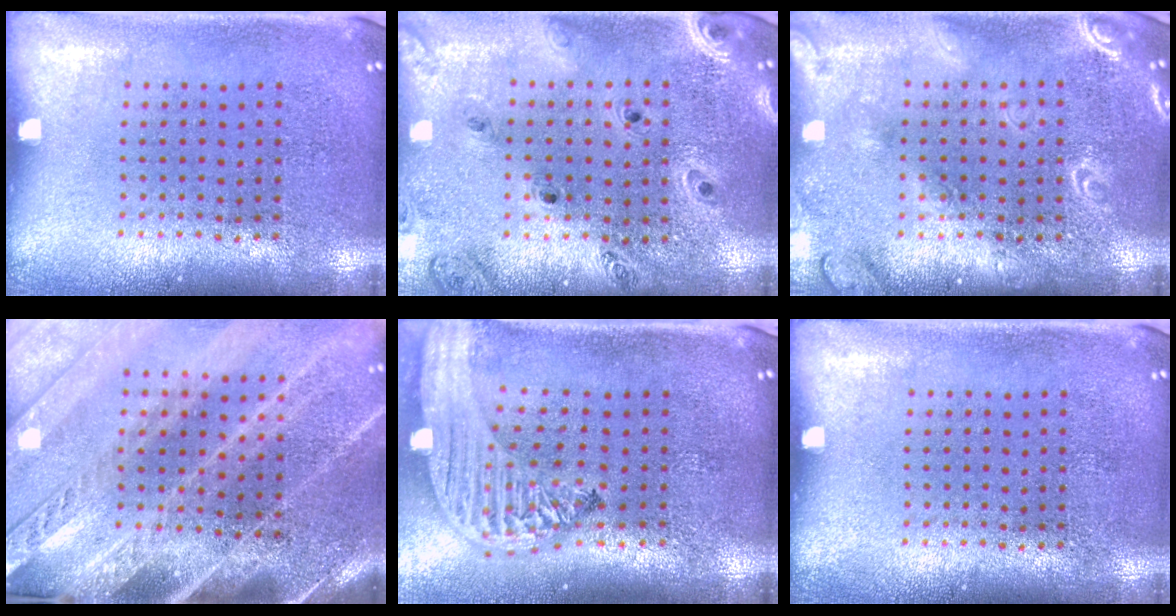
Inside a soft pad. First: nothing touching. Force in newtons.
{"total": 1.2, "press": 1.2, "slide": 0.2}
{"total": 1.8, "press": 1.8, "slide": 0.2}
{"total": 3.5, "press": 3.0, "slide": 1.8}
{"total": 2.9, "press": 2.2, "slide": 1.8}
{"total": 0.0}